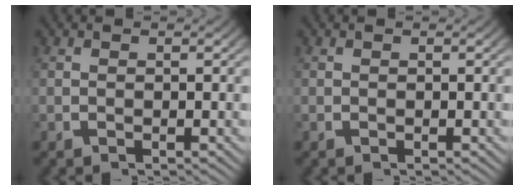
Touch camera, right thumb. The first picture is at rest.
{"total": 0.0}